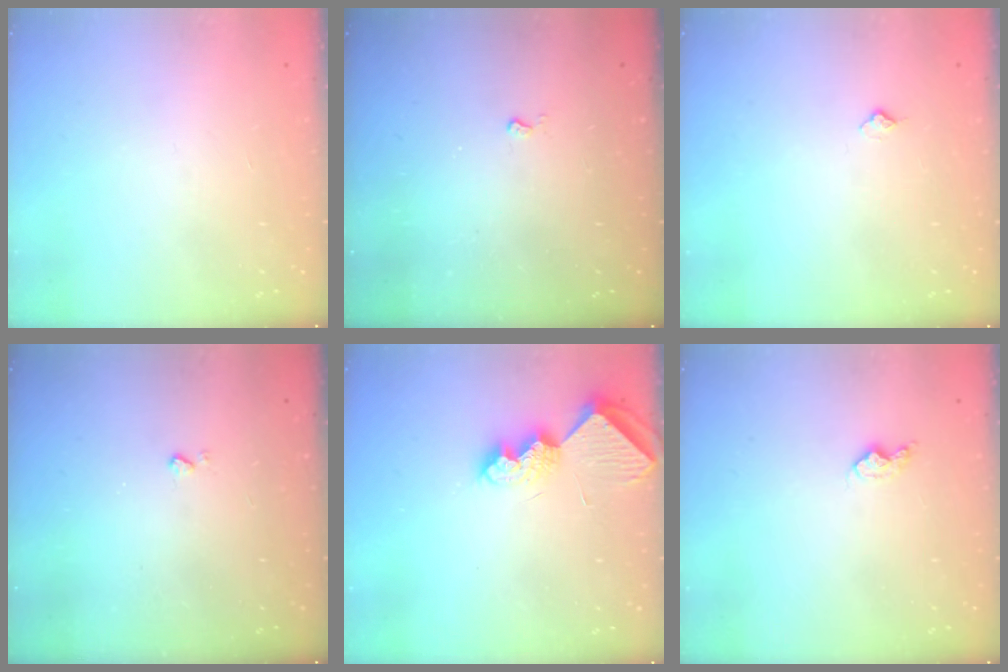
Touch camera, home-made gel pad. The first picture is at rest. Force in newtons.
{"total": 2.6, "press": 2.6, "slide": 0.4}
{"total": 3.3, "press": 3.3, "slide": 0.2}
{"total": 2.5, "press": 2.4, "slide": 0.5}
{"total": 9.1, "press": 9.1, "slide": 0.2}
{"total": 6.4, "press": 6.3, "slide": 0.8}